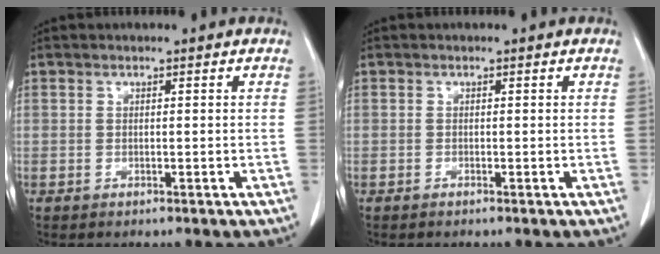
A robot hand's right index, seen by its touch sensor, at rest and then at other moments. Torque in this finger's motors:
{"motor_torque": [-0.01, 0.00, 0.00, 0.00]}